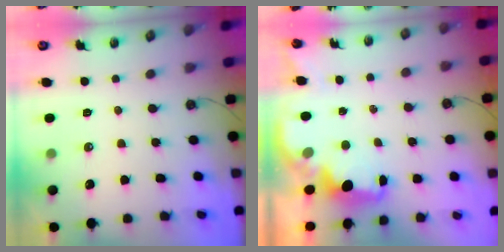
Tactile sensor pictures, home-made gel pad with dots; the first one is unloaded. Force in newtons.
{"total": 2.3, "press": 2.2, "slide": 0.9}